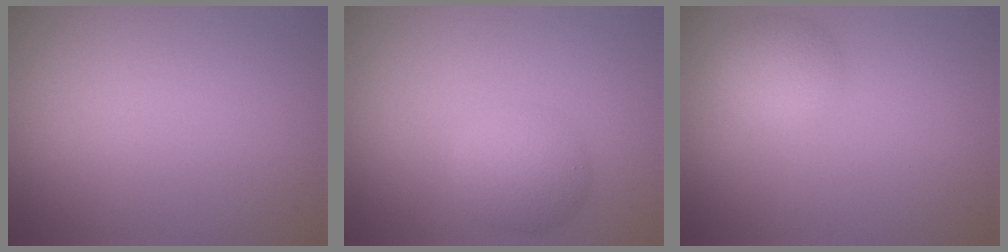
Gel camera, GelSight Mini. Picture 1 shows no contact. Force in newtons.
{"total": 3.2, "press": 3.2, "slide": 0.0}
{"total": 2.5, "press": 2.5, "slide": 0.1}